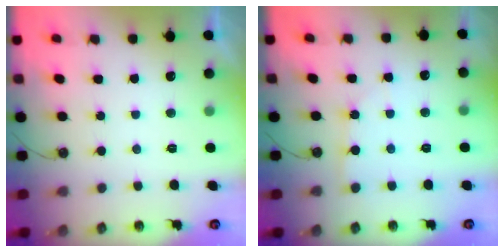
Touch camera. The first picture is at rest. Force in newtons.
{"total": 3.6, "press": 3.6, "slide": 0.4}